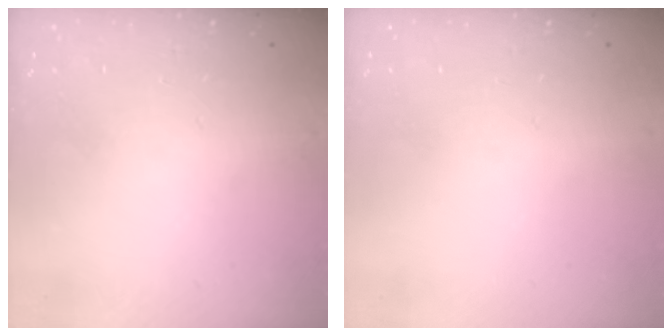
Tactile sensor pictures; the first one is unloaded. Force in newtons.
{"total": 0.0}